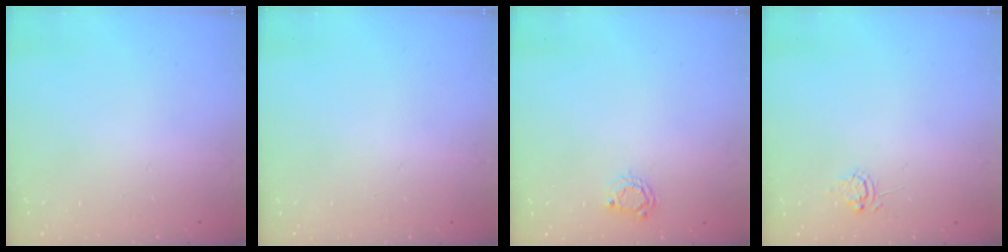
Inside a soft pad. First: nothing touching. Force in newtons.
{"total": 0.0}
{"total": 4.2, "press": 4.2, "slide": 0.6}
{"total": 4.0, "press": 4.0, "slide": 0.2}